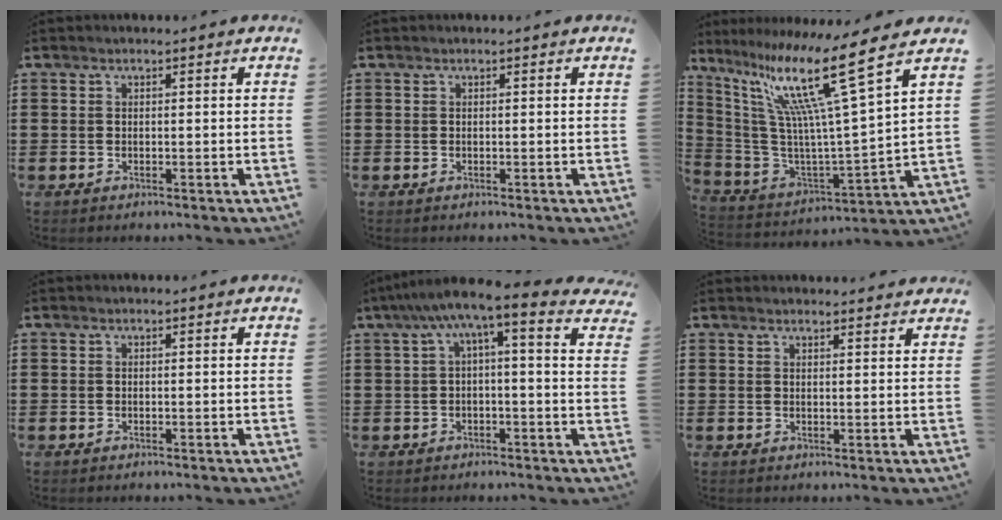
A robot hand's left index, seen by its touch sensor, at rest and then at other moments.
{"total": 0.0}
{"total": 17.3, "force": [10.0, 1.0, 14.0], "torque": [-0.310, -0.059, 0.148]}
{"total": 0.0}
{"total": 5.3, "force": [1.6, 0.4, 5.1], "torque": [-0.106, -0.018, 0.019]}
{"total": 1.9, "force": [1.8, 0.1, 0.3], "torque": [-0.009, 0.001, 0.036]}